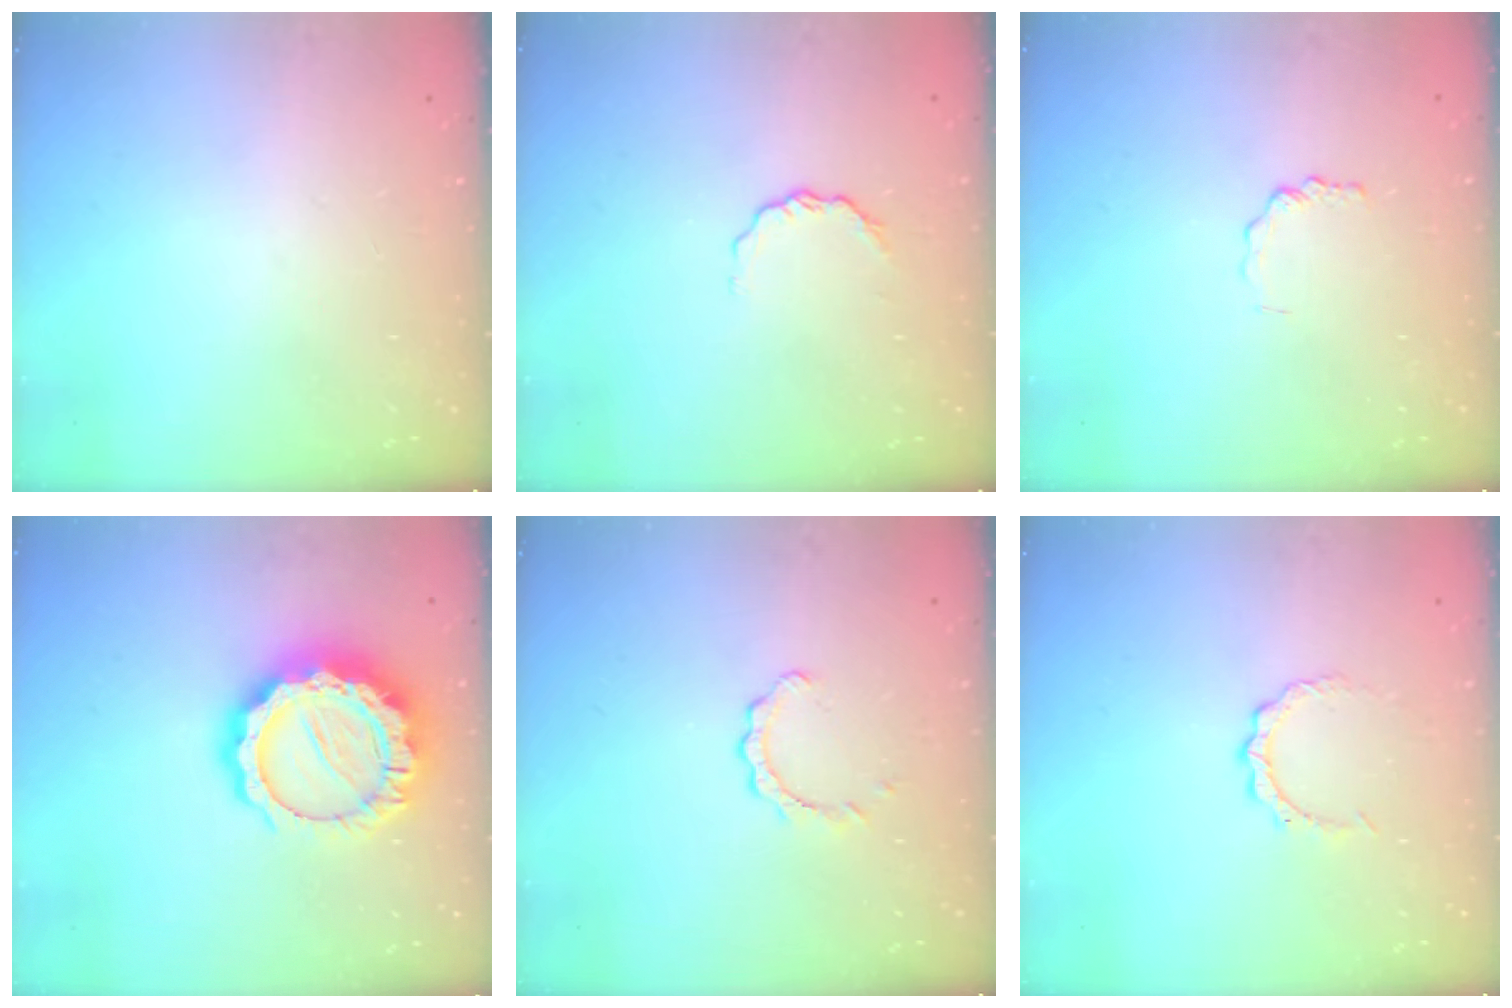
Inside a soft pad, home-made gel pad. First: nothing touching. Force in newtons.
{"total": 4.4, "press": 4.4, "slide": 0.6}
{"total": 1.4, "press": 1.4, "slide": 0.2}
{"total": 18.2, "press": 18.1, "slide": 1.5}
{"total": 2.4, "press": 2.4, "slide": 0.3}
{"total": 3.7, "press": 3.7, "slide": 0.3}